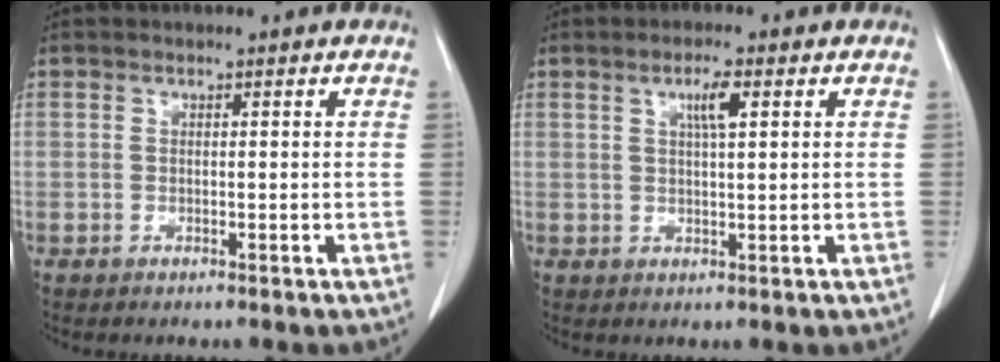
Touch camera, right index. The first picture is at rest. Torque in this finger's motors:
{"motor_torque": [0.43, 0.09, 0.05, 0.02]}